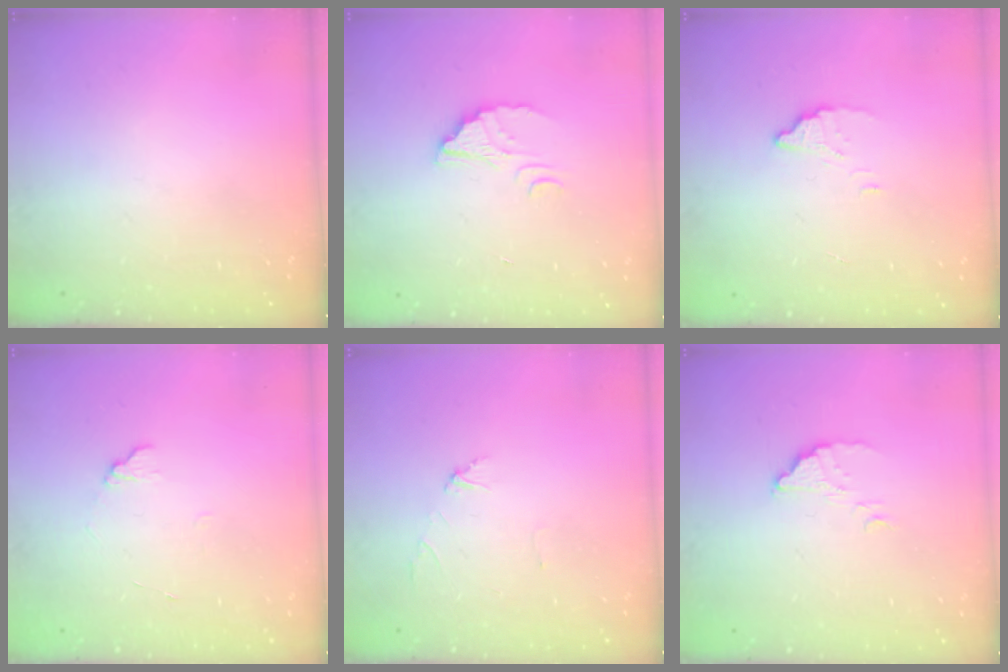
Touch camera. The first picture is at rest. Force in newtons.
{"total": 2.5, "press": 2.5, "slide": 0.1}
{"total": 1.8, "press": 1.7, "slide": 0.1}
{"total": 6.5, "press": 6.5, "slide": 0.6}
{"total": 2.7, "press": 2.7, "slide": 0.2}
{"total": 2.2, "press": 2.2, "slide": 0.0}